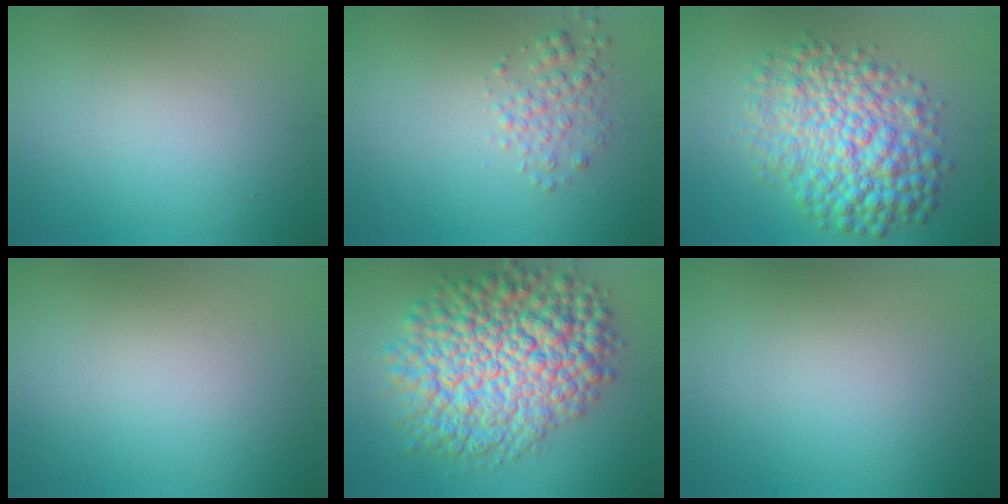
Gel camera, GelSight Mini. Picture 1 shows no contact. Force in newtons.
{"total": 2.0, "press": 2.0, "slide": 0.1}
{"total": 8.4, "press": 8.4, "slide": 0.0}
{"total": 0.0}
{"total": 12.3, "press": 12.3, "slide": 0.3}
{"total": 0.0}